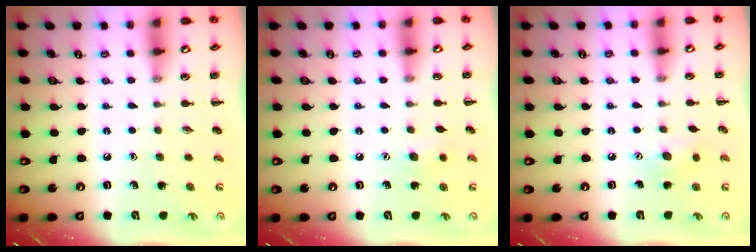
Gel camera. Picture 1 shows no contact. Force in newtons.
{"total": 6.6, "press": 6.5, "slide": 1.4}
{"total": 6.1, "press": 6.0, "slide": 1.2}